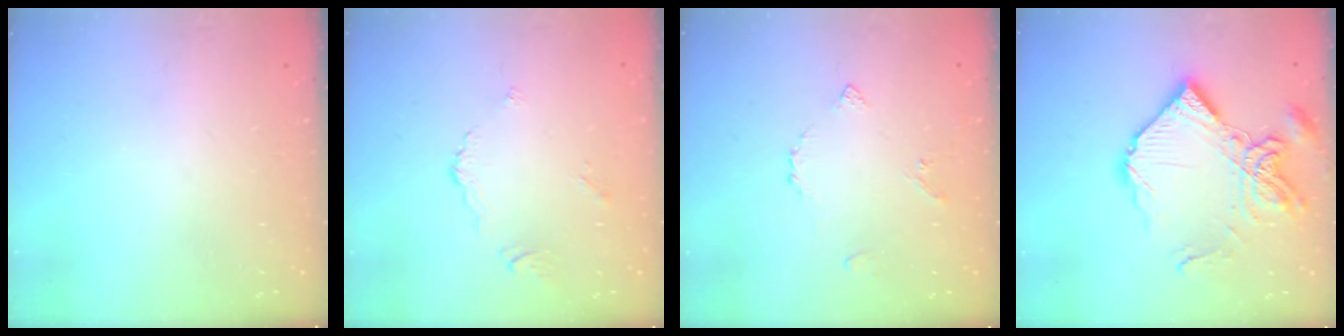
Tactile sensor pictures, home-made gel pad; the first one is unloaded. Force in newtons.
{"total": 3.7, "press": 3.6, "slide": 0.7}
{"total": 3.7, "press": 3.6, "slide": 0.8}
{"total": 17.1, "press": 17.0, "slide": 1.8}